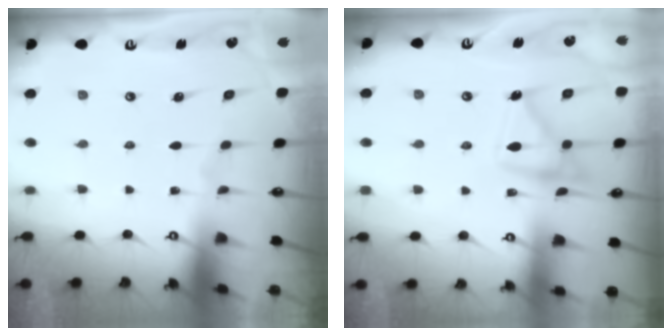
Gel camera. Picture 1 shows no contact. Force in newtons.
{"total": 15.5, "press": 15.4, "slide": 1.1}